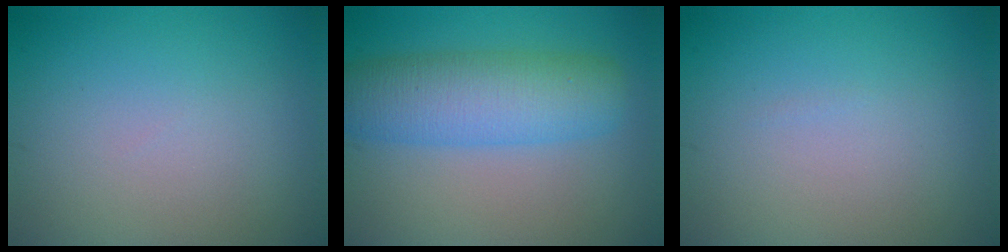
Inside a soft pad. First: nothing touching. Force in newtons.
{"total": 6.7, "press": 6.7, "slide": 0.2}
{"total": 0.0}